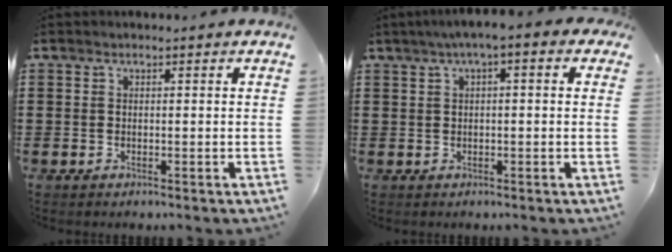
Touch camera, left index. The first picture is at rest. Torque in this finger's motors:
{"motor_torque": [2.14, 0.00, 1.05, 0.21]}